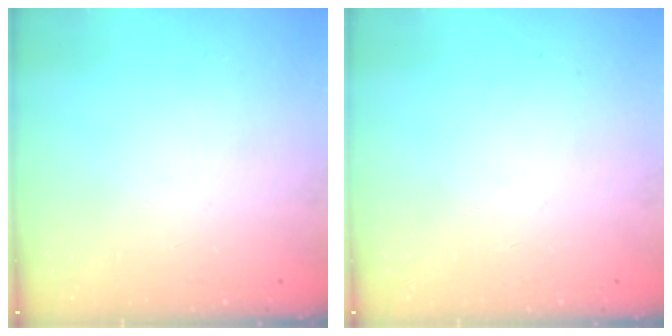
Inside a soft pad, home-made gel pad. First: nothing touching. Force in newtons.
{"total": 0.0}